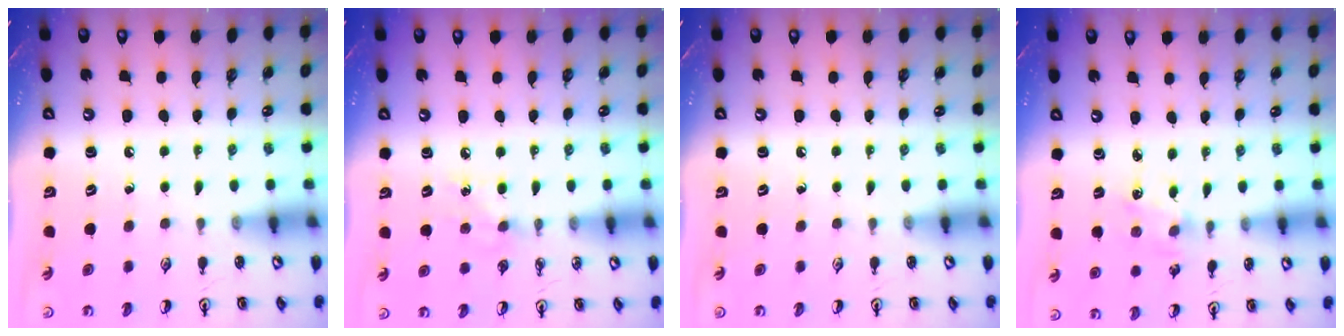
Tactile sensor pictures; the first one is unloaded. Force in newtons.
{"total": 5.8, "press": 5.8, "slide": 0.6}
{"total": 0.0}
{"total": 2.0, "press": 2.0, "slide": 0.3}